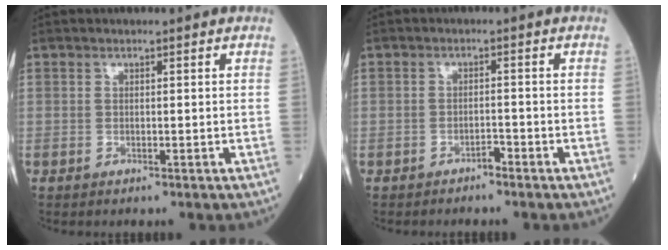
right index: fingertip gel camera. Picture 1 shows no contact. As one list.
[{"total": 1.4, "force": [-1.2, 0.5, 0.5], "torque": [-0.003, 0.004, -0.020]}]